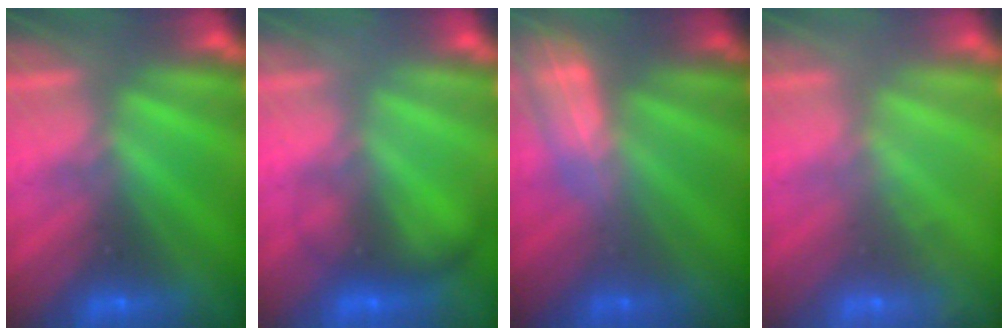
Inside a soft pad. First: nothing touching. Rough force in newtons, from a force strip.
{"total": 2.1}
{"total": 2.4}
{"total": 1.8}